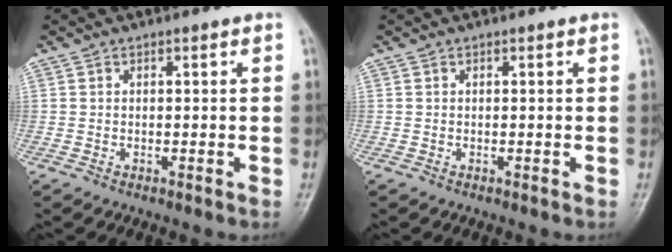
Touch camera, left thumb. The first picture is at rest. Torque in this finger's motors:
{"motor_torque": [0.00, 0.00, -0.11, -0.11, 0.00]}